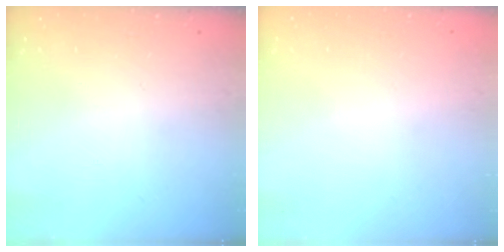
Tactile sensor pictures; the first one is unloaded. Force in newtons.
{"total": 0.0}